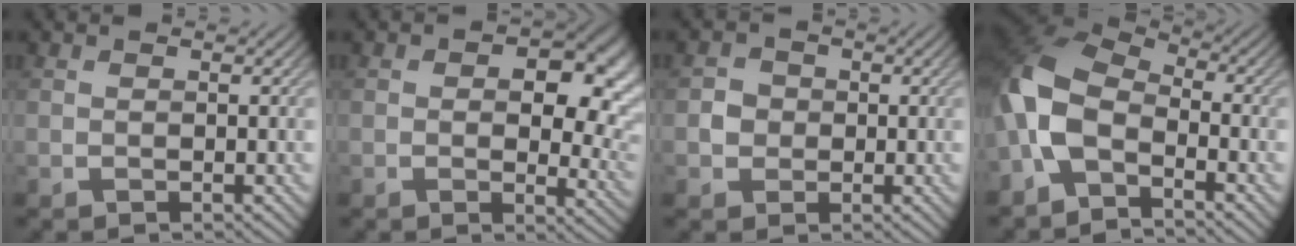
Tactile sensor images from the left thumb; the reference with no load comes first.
{"total": 12.4, "force": [2.7, 7.1, 9.8], "torque": [-0.115, -0.013, 0.047]}
{"total": 2.7, "force": [-0.2, 2.6, 0.7], "torque": [-0.015, -0.002, -0.008]}
{"total": 10.4, "force": [-3.8, 5.7, 7.8], "torque": [-0.175, 0.005, -0.093]}